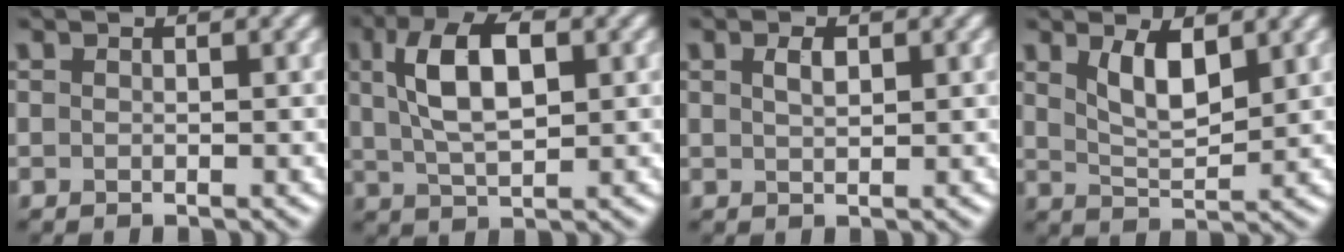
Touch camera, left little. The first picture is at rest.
{"total": 6.9, "force": [1.9, 3.2, 5.9], "torque": [-0.113, 0.013, 0.032]}
{"total": 1.5, "force": [0.7, 0.6, 1.2], "torque": [-0.026, 0.003, 0.015]}
{"total": 4.0, "force": [2.0, 1.5, 3.2], "torque": [-0.066, -0.005, 0.040]}